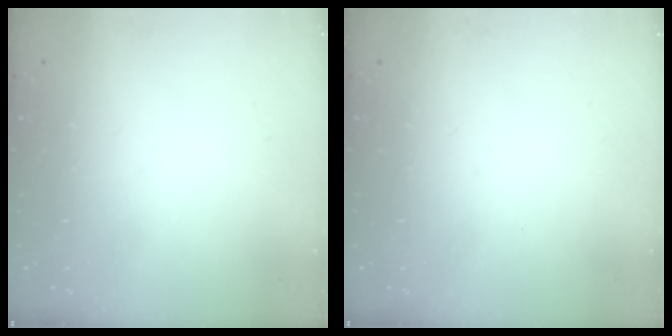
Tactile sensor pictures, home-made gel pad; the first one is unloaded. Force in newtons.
{"total": 0.0}